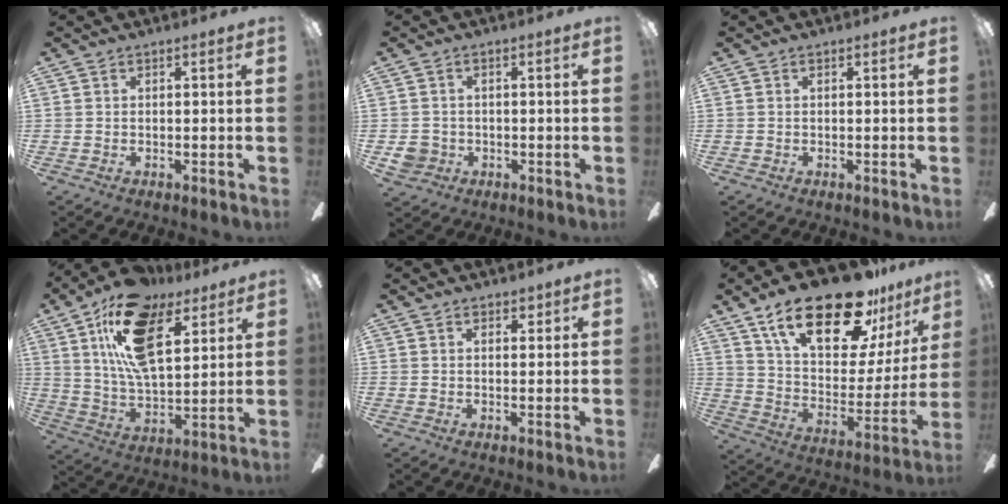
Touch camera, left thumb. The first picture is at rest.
{"total": 4.1, "force": [-0.9, 3.8, 1.0], "torque": [-0.019, 0.006, -0.016]}
{"total": 0.0}
{"total": 21.3, "force": [11.6, 10.2, 14.7], "torque": [-0.271, -0.039, 0.201]}
{"total": 1.7, "force": [1.3, 0.9, 0.6], "torque": [-0.004, -0.001, 0.022]}
{"total": 26.8, "force": [18.1, 10.4, 16.8], "torque": [-0.277, -0.105, 0.308]}